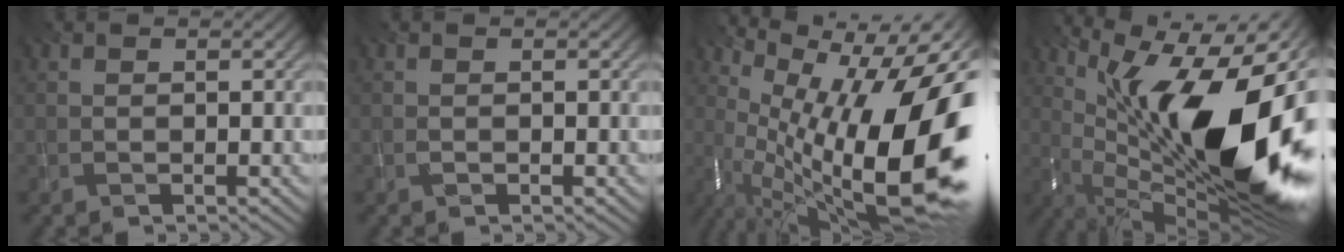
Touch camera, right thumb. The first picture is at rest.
{"total": 0.0}
{"total": 18.7, "force": [-1.2, 7.0, 17.3], "torque": [-0.255, -0.017, -0.015]}
{"total": 18.2, "force": [1.5, 8.0, 16.3], "torque": [-0.245, 0.003, 0.027]}